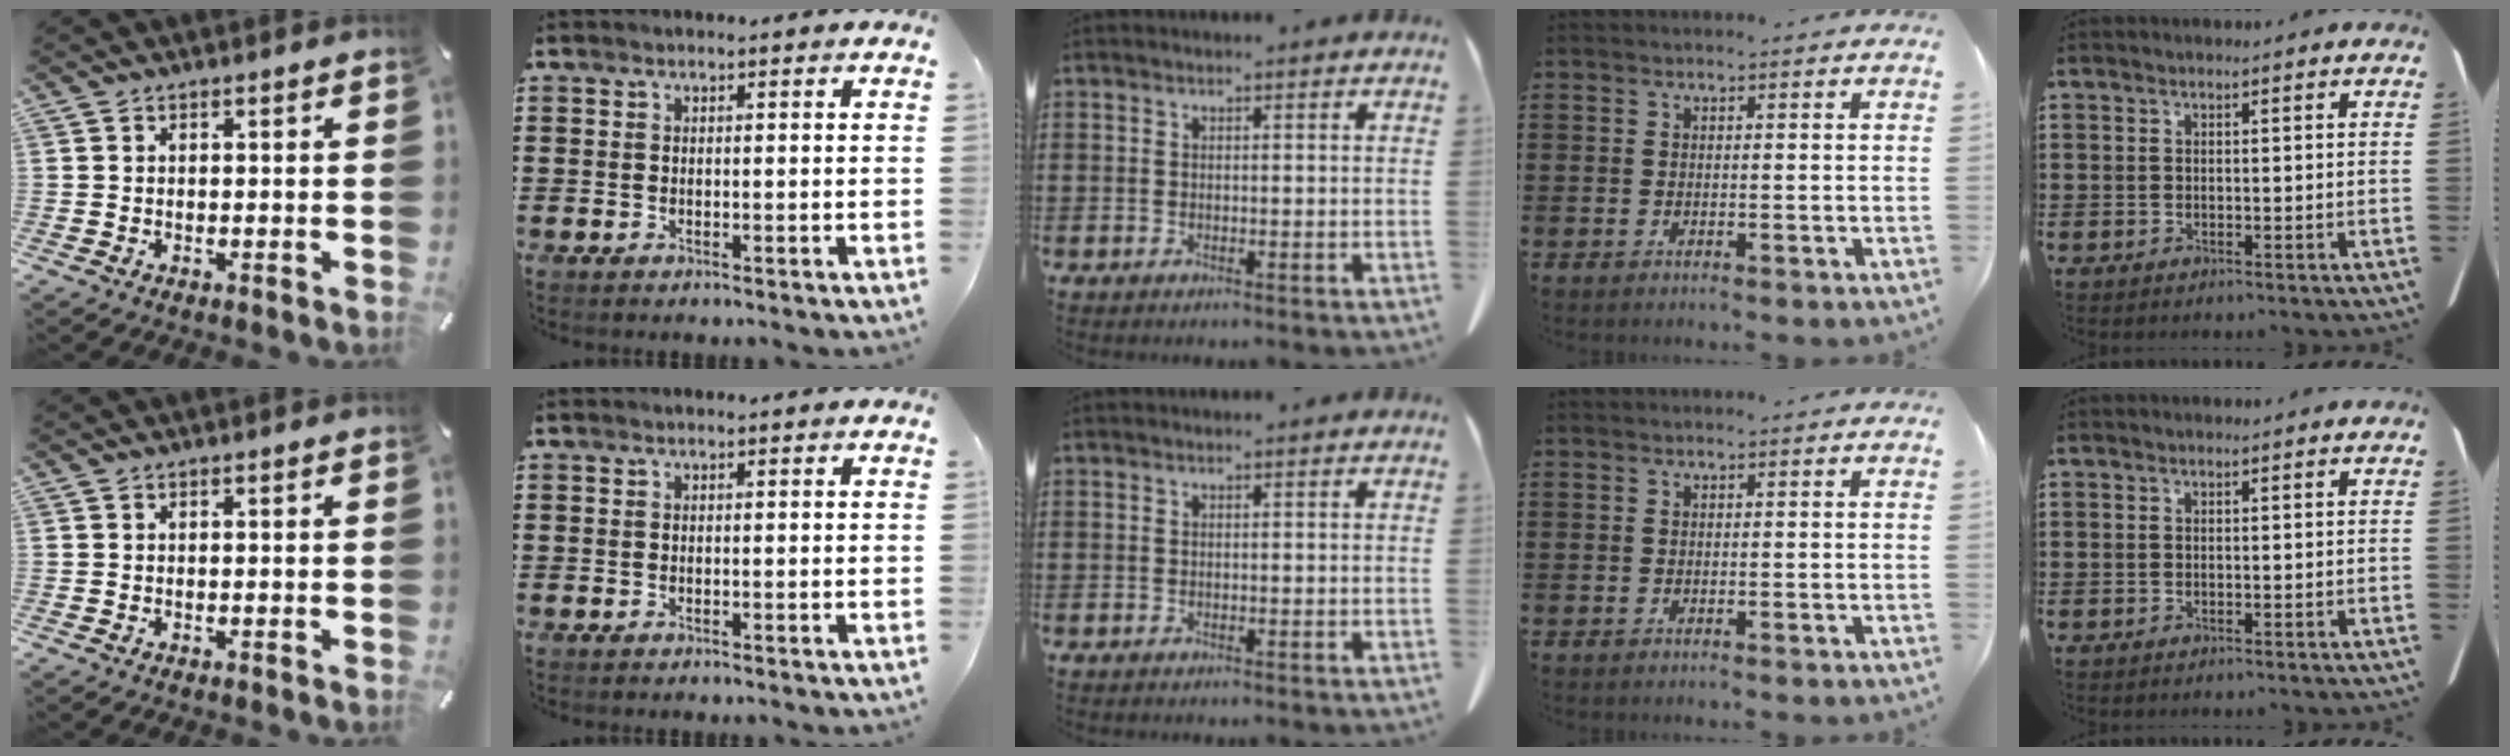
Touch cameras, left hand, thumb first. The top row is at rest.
{}